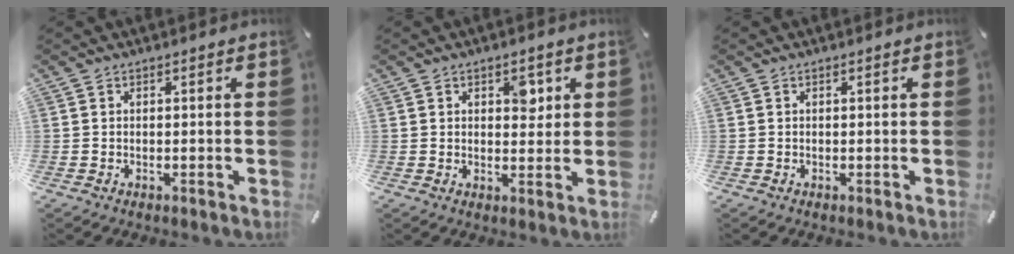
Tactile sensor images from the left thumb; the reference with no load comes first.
{"total": 4.3, "force": [1.8, 2.8, 2.8], "torque": [-0.013, -0.012, 0.019]}
{"total": 0.0}